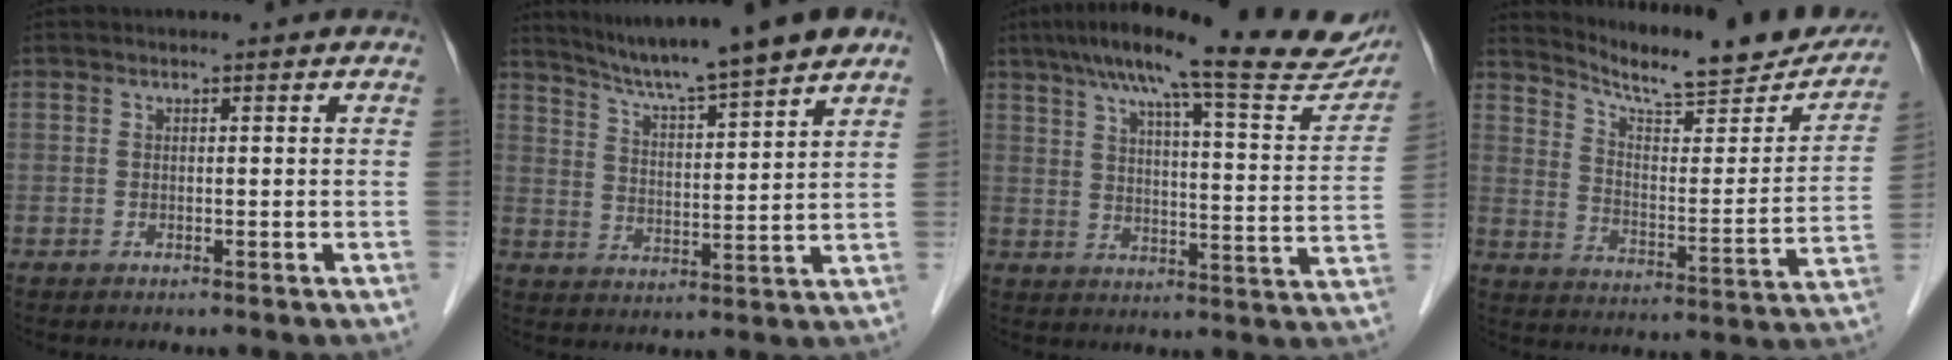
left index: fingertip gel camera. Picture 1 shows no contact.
{"total": 13.3, "force": [11.3, -0.7, 7.0], "torque": [-0.118, 0.011, 0.173]}
{"total": 25.0, "force": [20.5, 3.3, 13.9], "torque": [-0.204, -0.003, 0.258]}
{"total": 20.8, "force": [19.1, 3.0, 7.9], "torque": [-0.113, -0.041, 0.257]}